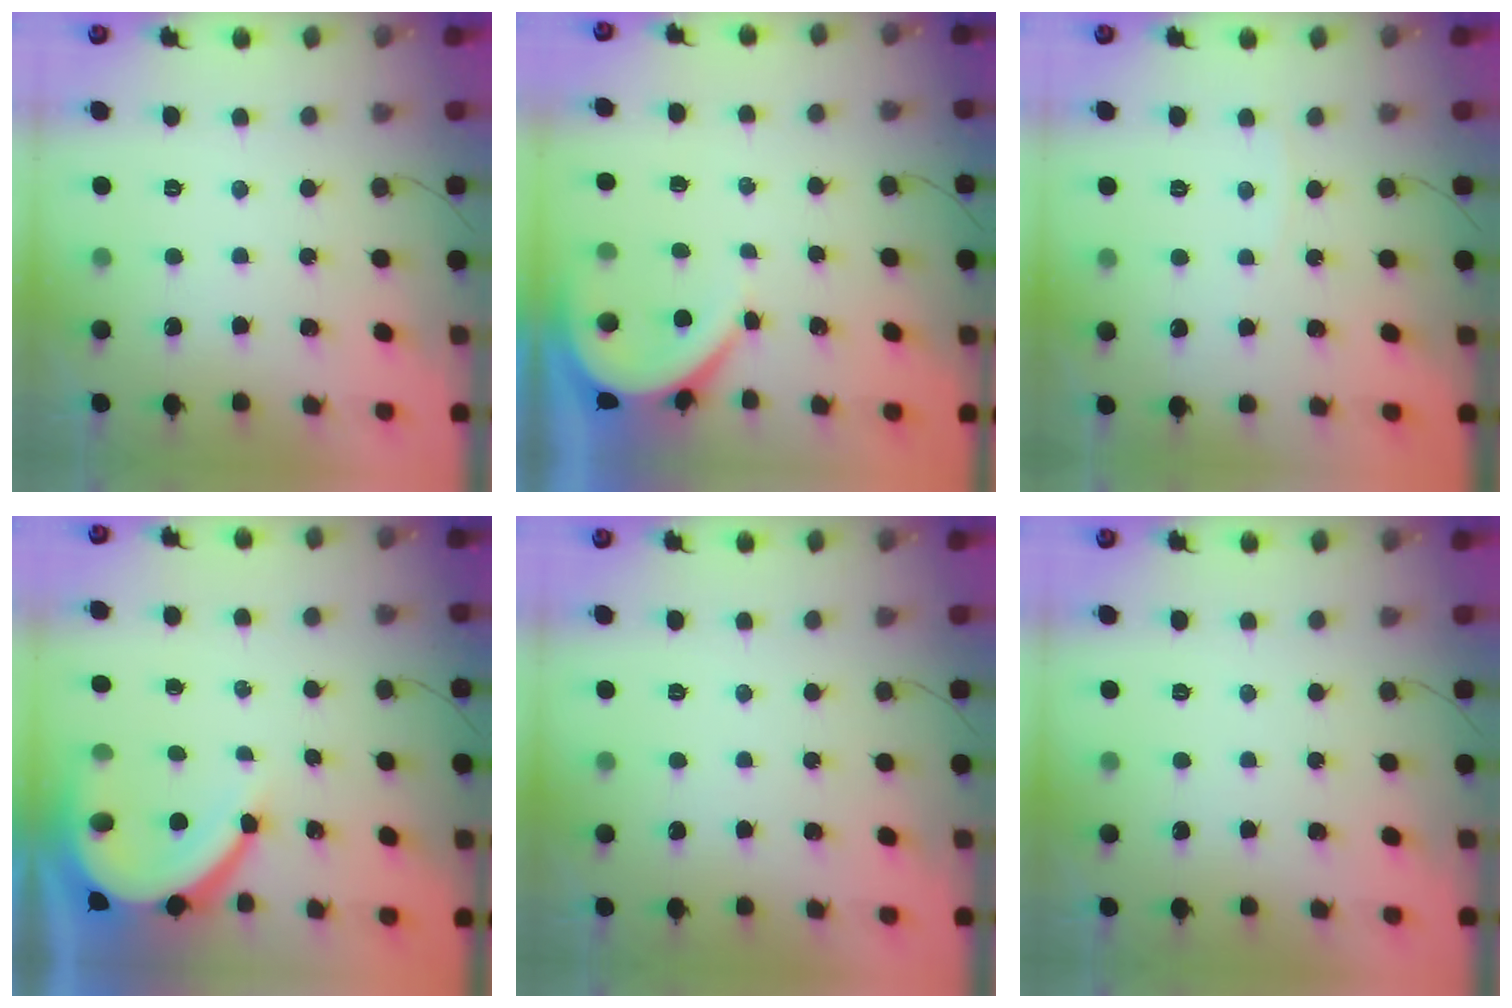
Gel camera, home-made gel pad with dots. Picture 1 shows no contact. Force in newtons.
{"total": 3.7, "press": 3.7, "slide": 0.3}
{"total": 3.1, "press": 3.1, "slide": 0.4}
{"total": 11.3, "press": 11.2, "slide": 1.6}
{"total": 0.0}
{"total": 0.0}